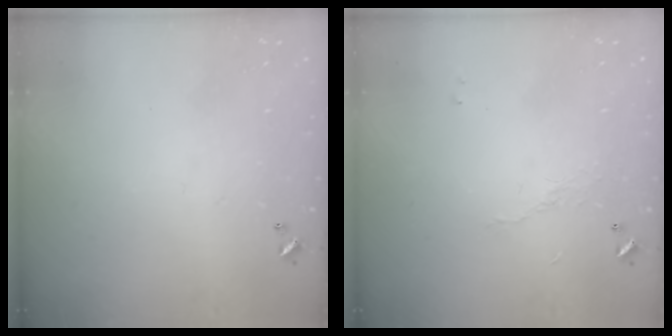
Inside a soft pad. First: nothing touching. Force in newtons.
{"total": 4.3, "press": 4.3, "slide": 0.5}